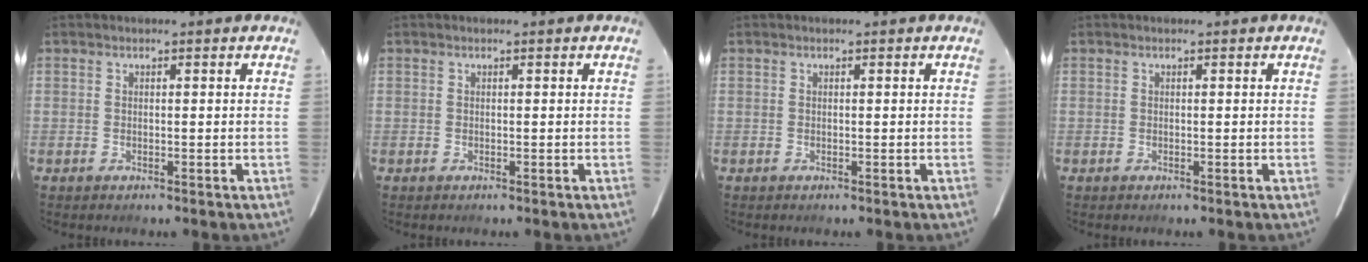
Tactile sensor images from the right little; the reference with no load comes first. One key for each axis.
{"total": 0.0}
{"total": 0.0}
{"total": 0.0}